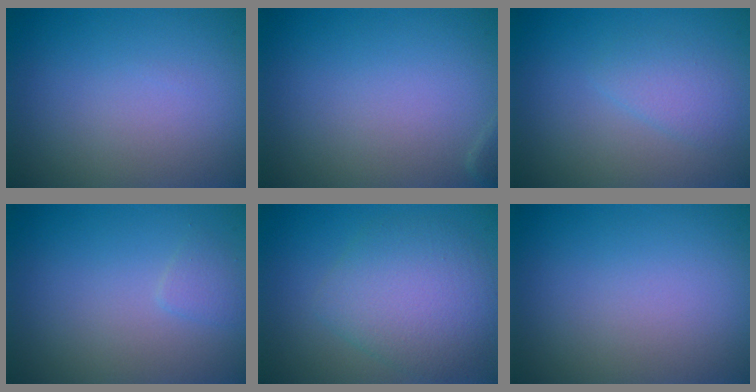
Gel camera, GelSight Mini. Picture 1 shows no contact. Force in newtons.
{"total": 0.7, "press": 0.7, "slide": 0.0}
{"total": 1.8, "press": 1.8, "slide": 0.1}
{"total": 0.9, "press": 0.9, "slide": 0.1}
{"total": 5.2, "press": 5.2, "slide": 0.1}
{"total": 0.0}